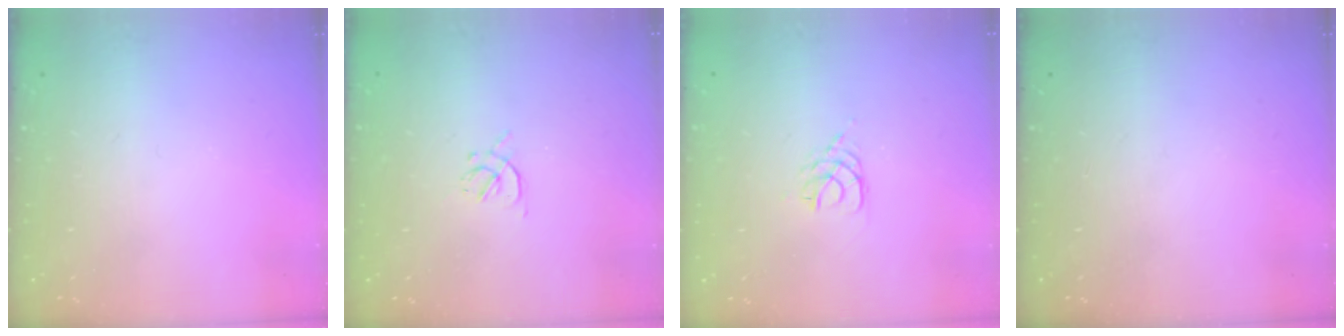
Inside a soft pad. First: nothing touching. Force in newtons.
{"total": 1.2, "press": 1.2, "slide": 0.4}
{"total": 2.4, "press": 2.3, "slide": 0.4}
{"total": 0.0}